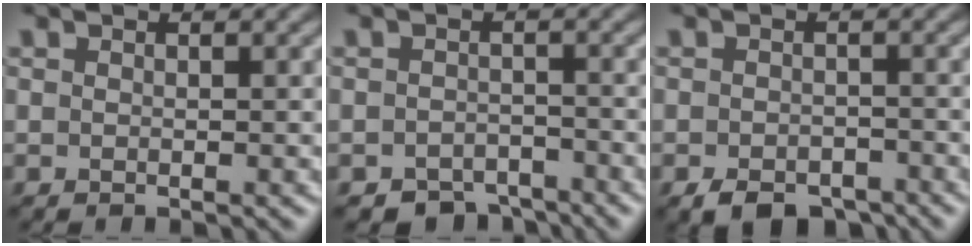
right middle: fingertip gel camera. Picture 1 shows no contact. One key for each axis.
{"total": 2.9, "fx": -2.6, "fy": 1.3, "fz": 0.3, "tx": 0.005, "ty": -0.003, "tz": -0.045}
{"total": 4.0, "fx": -3.0, "fy": 1.9, "fz": 1.8, "tx": -0.022, "ty": -0.008, "tz": -0.049}